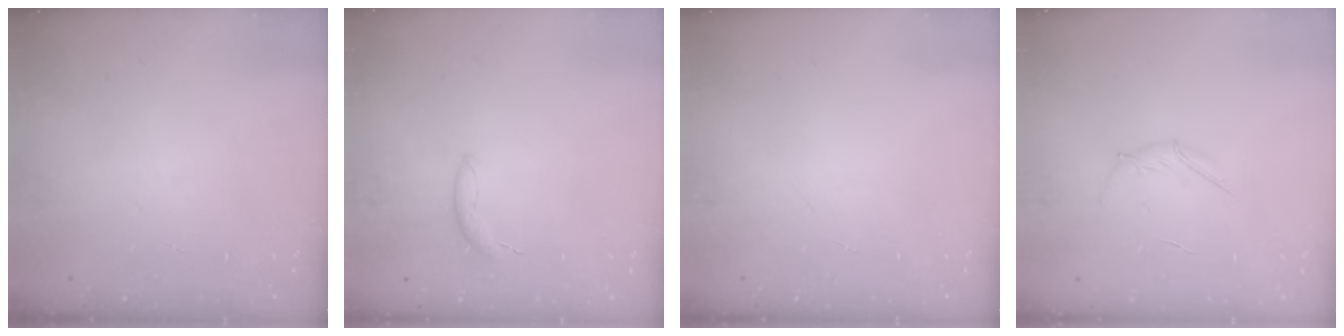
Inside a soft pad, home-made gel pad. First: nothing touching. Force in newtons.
{"total": 5.8, "press": 5.7, "slide": 0.7}
{"total": 0.0}
{"total": 4.1, "press": 4.0, "slide": 1.0}